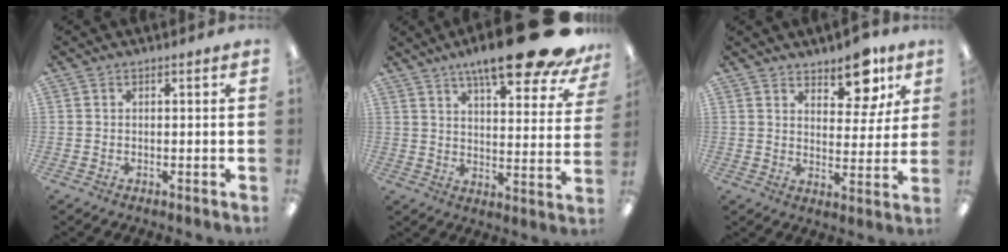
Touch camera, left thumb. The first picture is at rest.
{"total": 18.4, "force": [14.1, 3.8, 11.3], "torque": [-0.164, -0.091, 0.227]}
{"total": 7.9, "force": [5.8, 3.7, 3.9], "torque": [-0.029, -0.035, 0.095]}